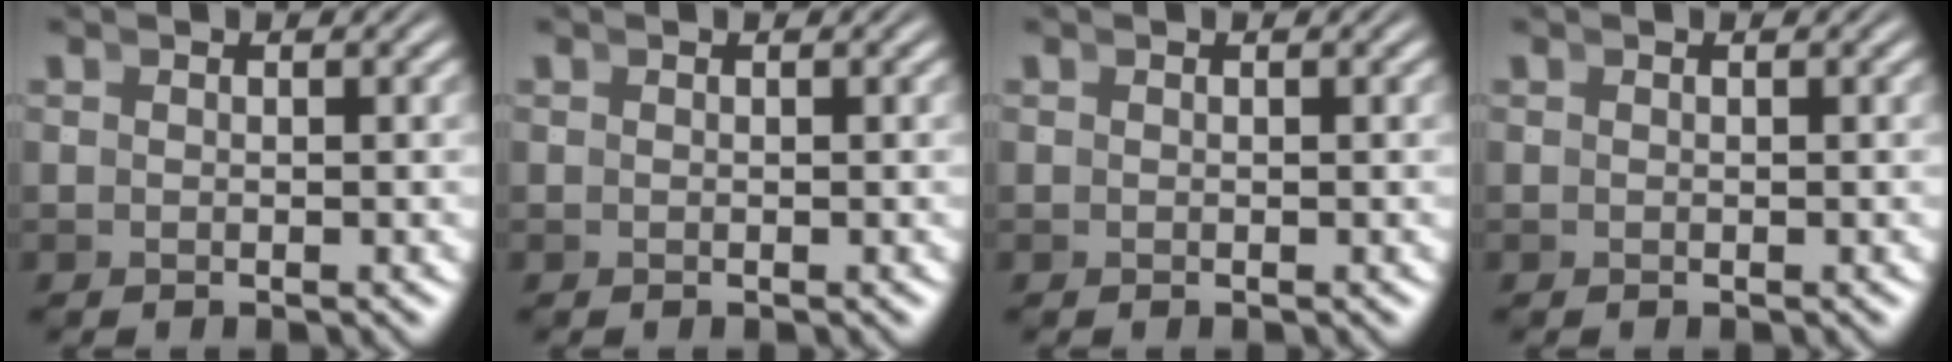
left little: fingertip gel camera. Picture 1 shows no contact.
{"total": 0.0}
{"total": 0.0}
{"total": 0.0}